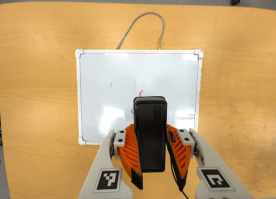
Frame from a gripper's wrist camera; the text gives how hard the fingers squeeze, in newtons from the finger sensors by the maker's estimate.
{"total": 9.2, "left": 8.0, "right": 10.3}